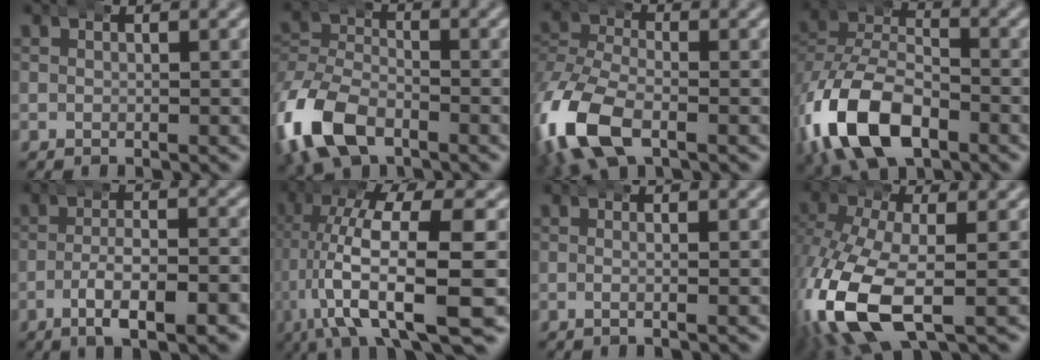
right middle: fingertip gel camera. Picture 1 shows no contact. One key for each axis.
{"total": 7.7, "fx": -3.6, "fy": 5.5, "fz": 3.9, "tx": -0.105, "ty": -0.026, "tz": -0.053}
{"total": 7.4, "fx": -3.1, "fy": 4.8, "fz": 4.8, "tx": -0.132, "ty": -0.029, "tz": -0.040}
{"total": 10.4, "fx": -3.2, "fy": 7.2, "fz": 6.8, "tx": -0.144, "ty": -0.034, "tz": -0.043}
{"total": 4.9, "fx": -2.7, "fy": 1.3, "fz": 3.9, "tx": -0.060, "ty": -0.001, "tz": -0.044}
{"total": 11.2, "fx": -2.4, "fy": 4.3, "fz": 10.1, "tx": -0.185, "ty": -0.020, "tz": -0.028}
{"total": 1.3, "fx": -0.4, "fy": 0.0, "fz": 1.2, "tx": -0.023, "ty": 0.003, "tz": -0.011}
{"total": 9.9, "fx": -3.0, "fy": 5.7, "fz": 7.5, "tx": -0.207, "ty": -0.050, "tz": -0.018}